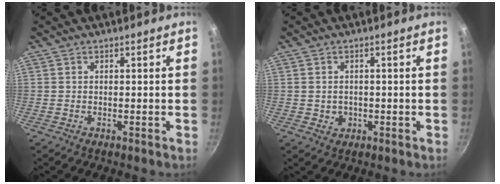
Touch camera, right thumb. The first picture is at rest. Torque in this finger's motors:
{"motor_torque": [-0.39, 0.14, -0.08, 0.65, -0.05]}